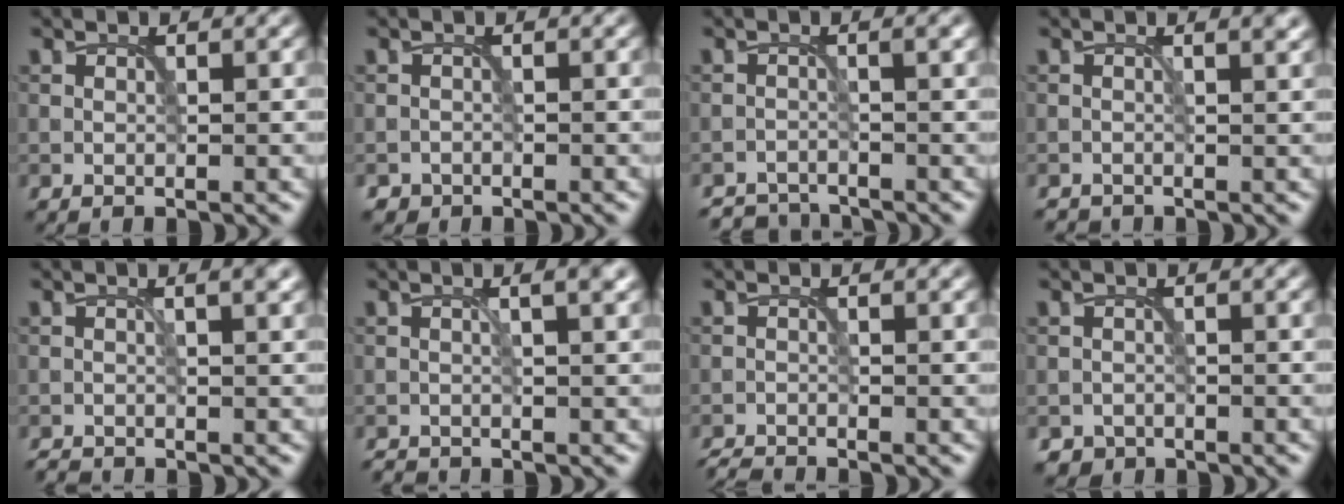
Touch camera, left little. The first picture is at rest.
{"total": 0.9, "force": [-0.7, 0.5, -0.2], "torque": [0.008, -0.002, -0.014]}
{"total": 2.9, "force": [-2.8, 0.5, 0.7], "torque": [-0.007, -0.003, -0.054]}
{"total": 0.9, "force": [-0.3, 0.6, 0.7], "torque": [-0.004, -0.006, -0.003]}
{"total": 1.7, "force": [-0.7, 0.5, 1.5], "torque": [-0.019, -0.003, -0.016]}
{"total": 2.1, "force": [-0.6, 0.6, 1.9], "torque": [-0.021, 0.001, -0.017]}
{"total": 1.6, "force": [-1.6, 0.1, 0.3], "torque": [0.000, -0.009, -0.037]}
{"total": 1.2, "force": [-1.0, 0.6, -0.2], "torque": [0.010, 0.000, -0.018]}